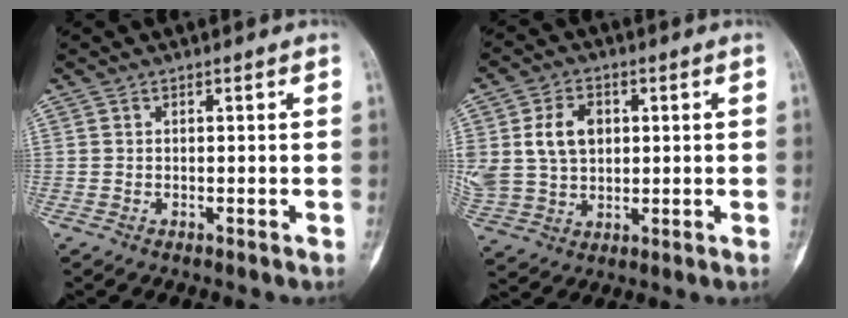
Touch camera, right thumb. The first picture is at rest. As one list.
[{"total": 12.1, "force": [2.6, 8.9, 7.8], "torque": [-0.146, 0.000, 0.059]}]